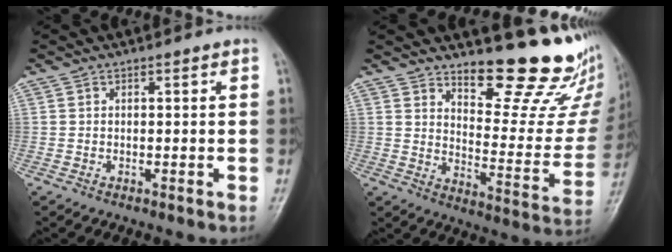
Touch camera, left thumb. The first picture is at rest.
{"total": 18.4, "force": [15.7, 5.3, 7.9], "torque": [-0.049, -0.152, 0.206]}